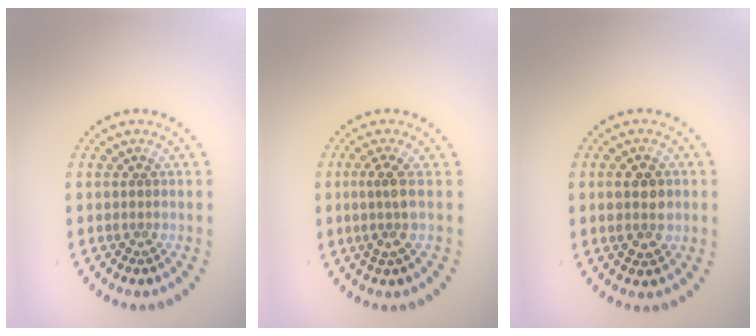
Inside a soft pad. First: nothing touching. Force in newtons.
{"total": 2.1, "press": 1.6, "slide": 1.4}
{"total": 2.7, "press": 2.7, "slide": 0.1}